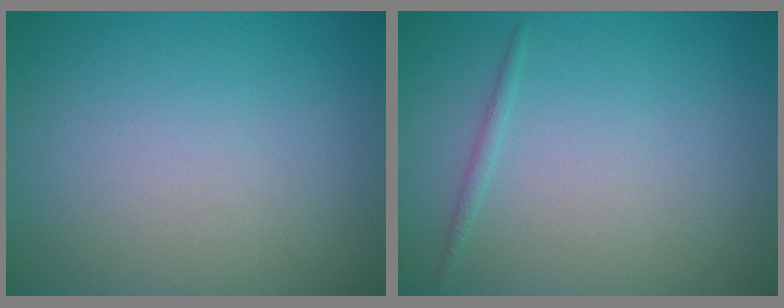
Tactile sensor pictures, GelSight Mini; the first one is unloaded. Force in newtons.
{"total": 0.7, "press": 0.7, "slide": 0.0}